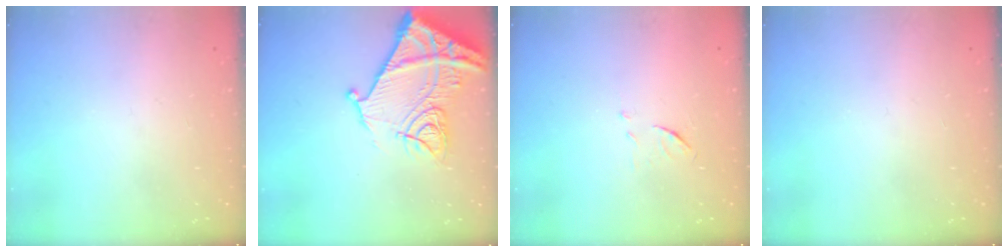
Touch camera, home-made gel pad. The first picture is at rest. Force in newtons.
{"total": 18.1, "press": 18.0, "slide": 1.9}
{"total": 6.3, "press": 6.3, "slide": 0.6}
{"total": 0.0}